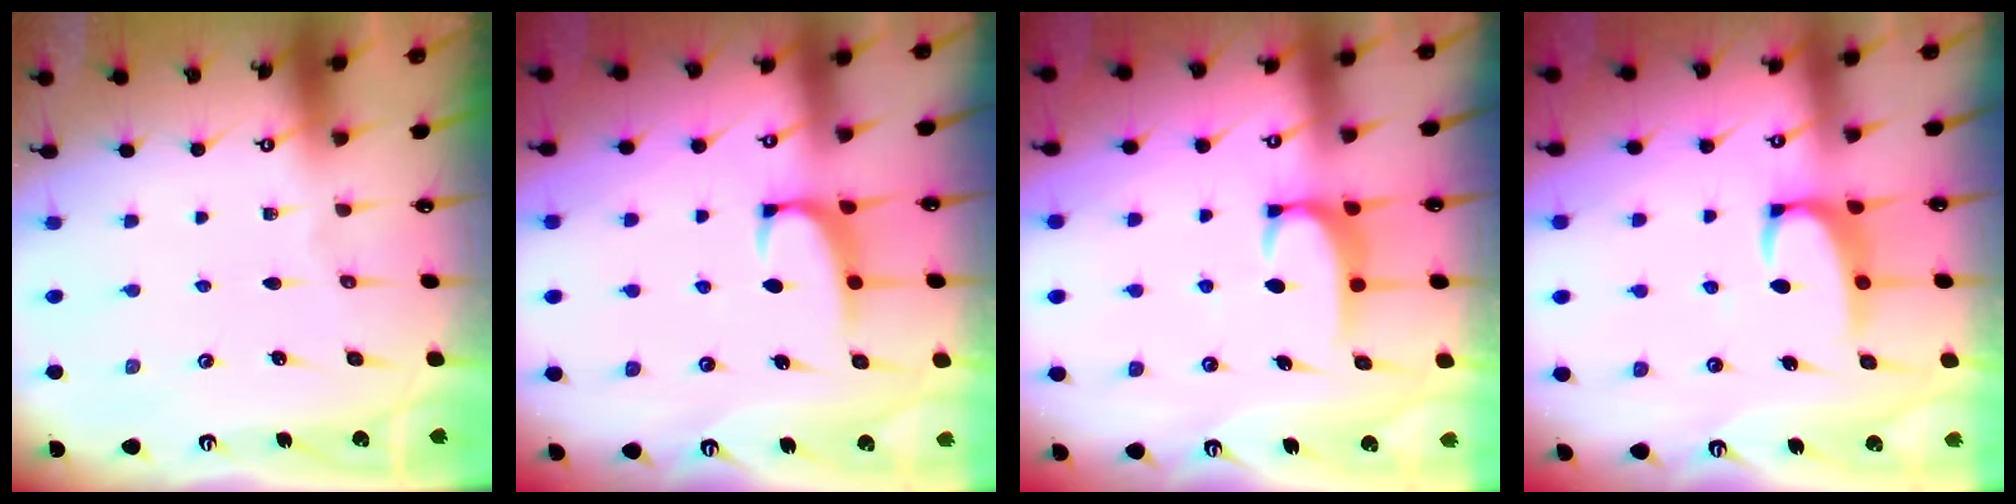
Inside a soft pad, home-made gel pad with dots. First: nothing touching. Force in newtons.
{"total": 1.2, "press": 0.9, "slide": 0.7}
{"total": 2.0, "press": 2.0, "slide": 0.5}
{"total": 3.5, "press": 3.4, "slide": 0.7}